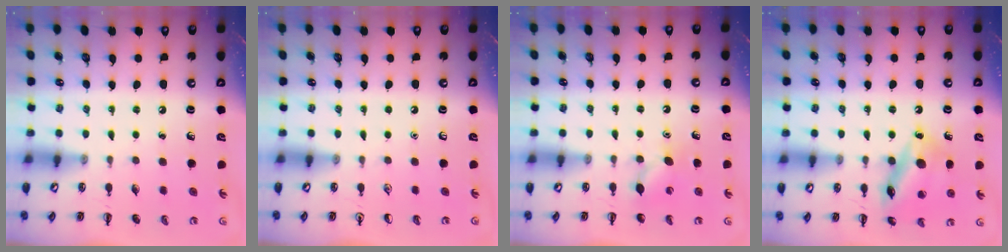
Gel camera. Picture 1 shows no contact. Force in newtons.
{"total": 0.0}
{"total": 6.3, "press": 6.1, "slide": 1.8}
{"total": 15.4, "press": 15.3, "slide": 1.5}